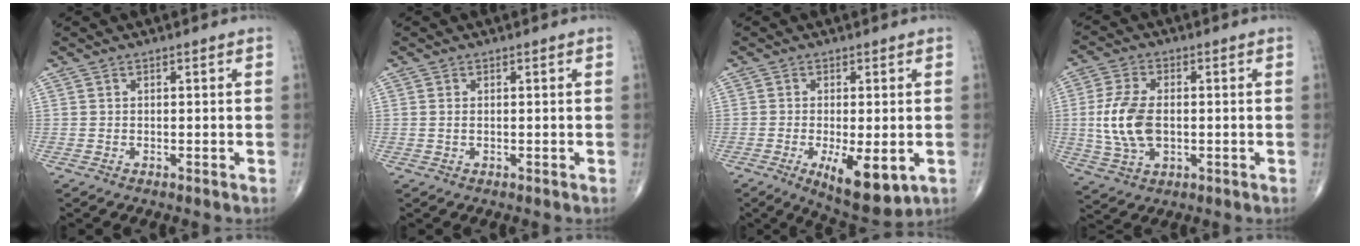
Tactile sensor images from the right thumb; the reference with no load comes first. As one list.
[{"total": 0.7, "force": [0.0, 0.4, 0.6], "torque": [-0.016, 0.001, 0.003]}, {"total": 10.2, "force": [-3.1, 3.8, 9.0], "torque": [-0.134, -0.020, -0.038]}, {"total": 9.9, "force": [-0.5, 5.9, 7.9], "torque": [-0.164, 0.003, -0.007]}]